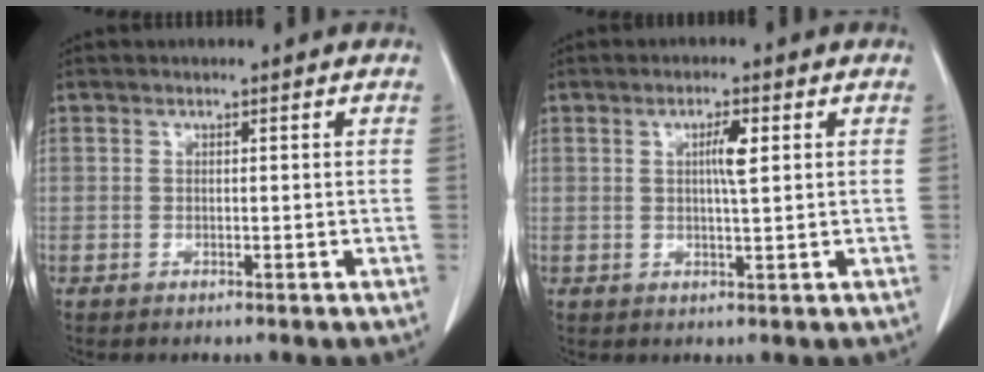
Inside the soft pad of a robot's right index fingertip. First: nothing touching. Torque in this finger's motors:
{"motor_torque": [0.18, 0.17, 0.07, 0.05]}